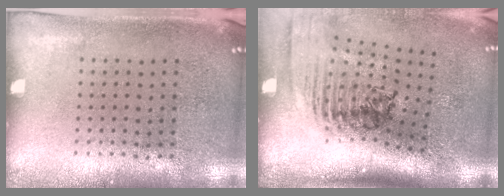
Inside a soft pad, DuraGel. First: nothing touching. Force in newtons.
{"total": 2.5, "press": 1.8, "slide": 1.8}